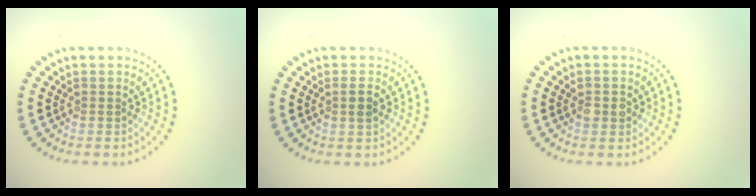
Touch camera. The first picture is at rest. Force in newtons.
{"total": 1.2, "press": 1.1, "slide": 0.5}
{"total": 1.6, "press": 1.6, "slide": 0.3}